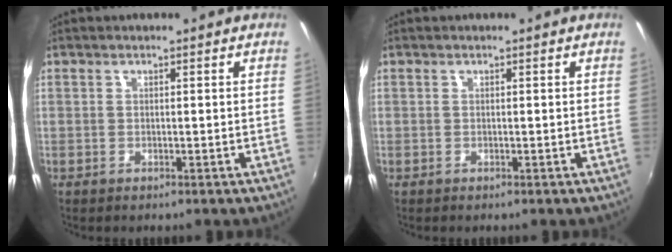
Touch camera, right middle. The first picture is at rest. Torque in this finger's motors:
{"motor_torque": [0.00, -0.01, -0.01, 0.00]}